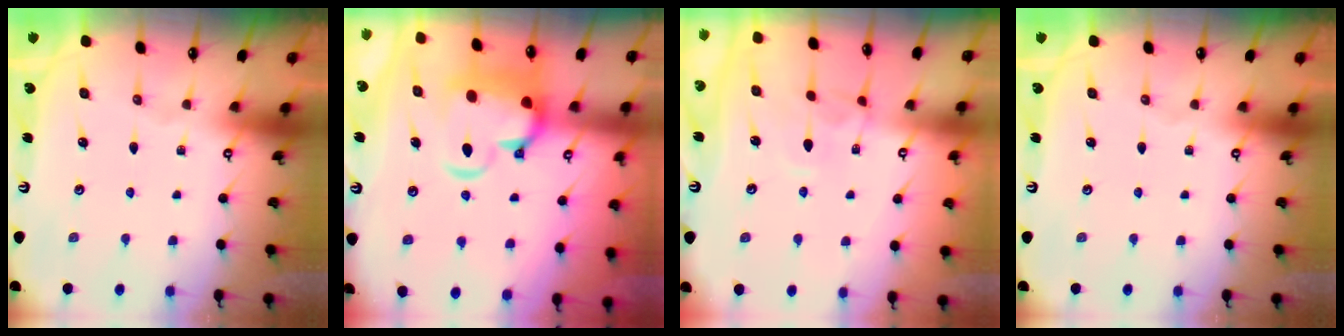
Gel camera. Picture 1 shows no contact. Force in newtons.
{"total": 6.6, "press": 6.4, "slide": 1.8}
{"total": 3.0, "press": 3.0, "slide": 0.2}
{"total": 0.0}